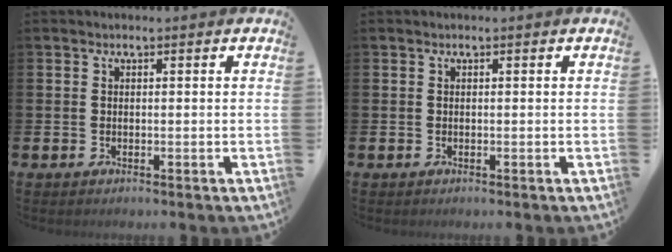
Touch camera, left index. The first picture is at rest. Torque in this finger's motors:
{"motor_torque": [0.05, 0.01, -0.01, 0.01]}